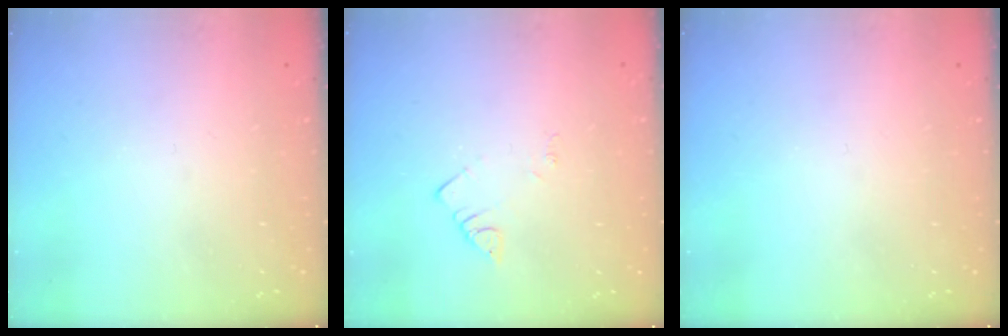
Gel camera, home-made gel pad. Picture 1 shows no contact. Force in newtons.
{"total": 2.2, "press": 2.2, "slide": 0.4}
{"total": 0.0}